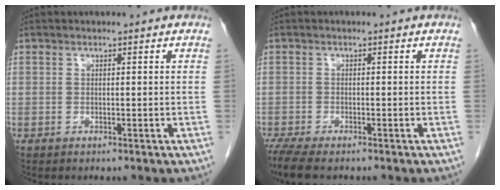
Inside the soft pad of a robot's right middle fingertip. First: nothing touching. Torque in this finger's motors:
{"motor_torque": [0.65, -0.50, 0.03, 0.04]}